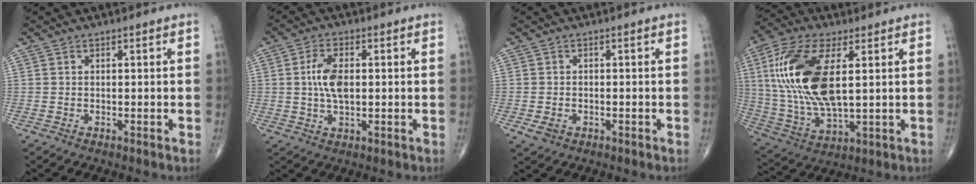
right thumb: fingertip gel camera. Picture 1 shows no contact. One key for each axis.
{"total": 6.5, "fx": 0.6, "fy": 3.2, "fz": 5.6, "tx": -0.114, "ty": 0.003, "tz": 0.009}
{"total": 2.5, "fx": -0.9, "fy": 1.9, "fz": 1.4, "tx": -0.021, "ty": 0.002, "tz": -0.009}
{"total": 19.8, "fx": 4.0, "fy": 8.7, "fz": 17.3, "tx": -0.370, "ty": -0.013, "tz": 0.079}